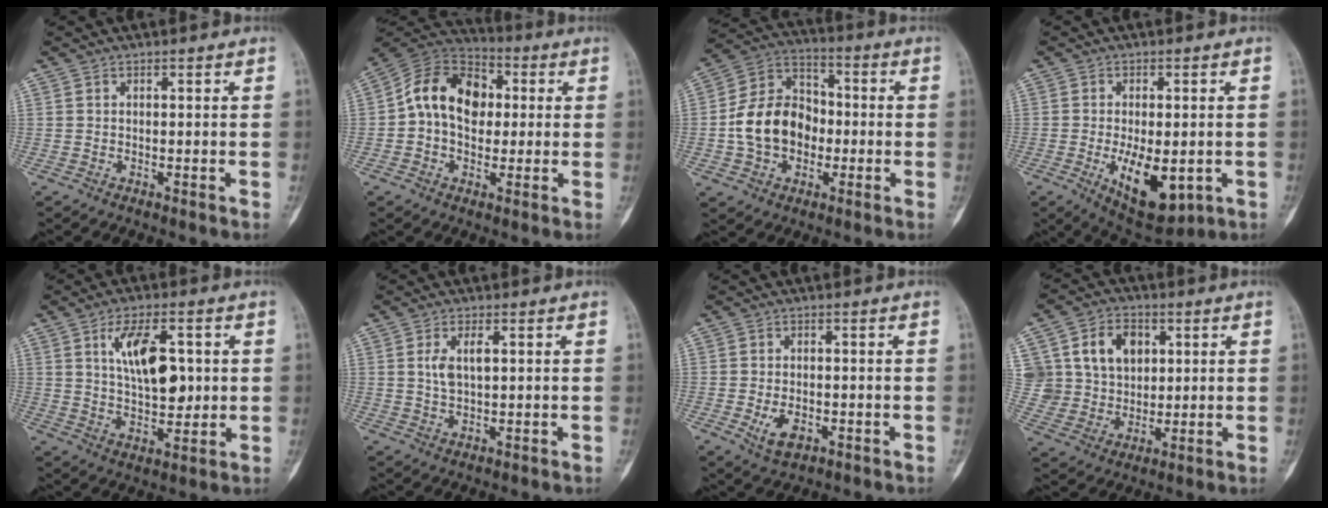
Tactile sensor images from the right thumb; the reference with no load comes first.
{"total": 14.5, "force": [1.2, 10.5, 9.9], "torque": [-0.141, 0.030, 0.009]}
{"total": 14.4, "force": [-1.9, 11.1, 9.0], "torque": [-0.133, 0.038, -0.040]}
{"total": 11.7, "force": [-3.0, 5.7, 9.8], "torque": [-0.128, -0.015, -0.031]}
{"total": 11.9, "force": [2.7, 5.8, 10.0], "torque": [-0.146, -0.011, 0.050]}
{"total": 4.2, "force": [1.0, 1.8, 3.6], "torque": [-0.071, -0.004, 0.022]}
{"total": 4.9, "force": [-1.6, 2.9, 3.6], "torque": [-0.057, -0.002, -0.021]}
{"total": 14.2, "force": [4.3, 11.6, 6.9], "torque": [-0.082, 0.003, 0.088]}